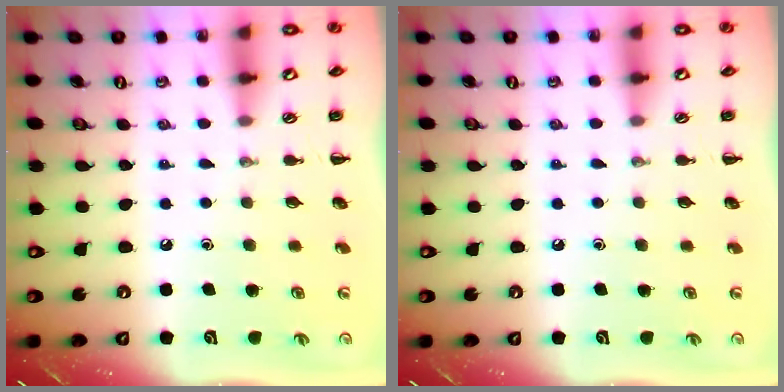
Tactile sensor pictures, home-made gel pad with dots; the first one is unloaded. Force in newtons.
{"total": 0.0}